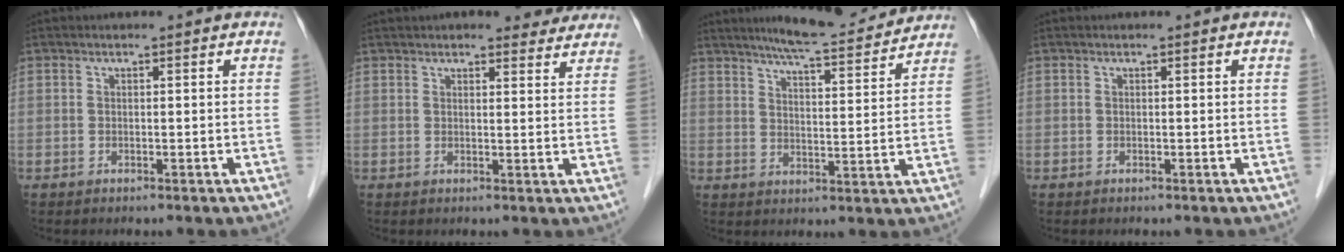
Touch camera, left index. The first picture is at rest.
{"total": 7.0, "force": [6.3, 1.8, 2.5], "torque": [-0.025, 0.012, 0.070]}
{"total": 12.6, "force": [11.5, 1.0, 4.9], "torque": [-0.075, 0.003, 0.159]}
{"total": 0.0}